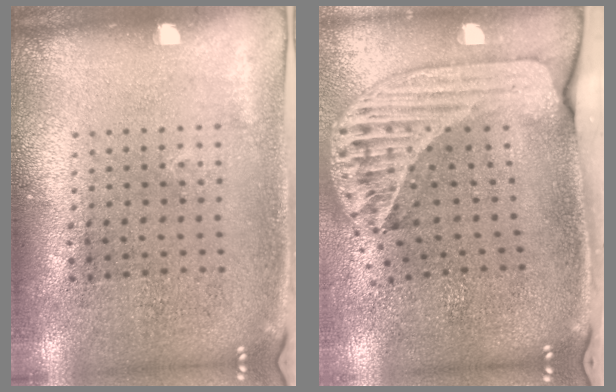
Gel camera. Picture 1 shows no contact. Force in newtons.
{"total": 2.6, "press": 1.8, "slide": 1.8}